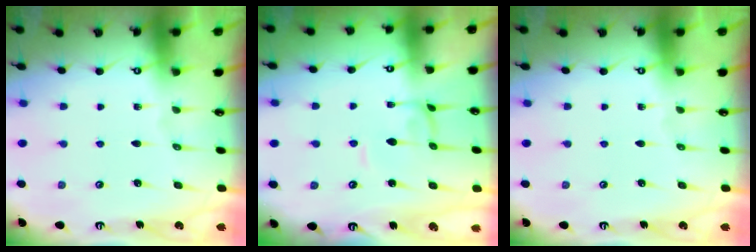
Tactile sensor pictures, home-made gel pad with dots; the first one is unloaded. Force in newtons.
{"total": 2.2, "press": 2.2, "slide": 0.1}
{"total": 0.0}